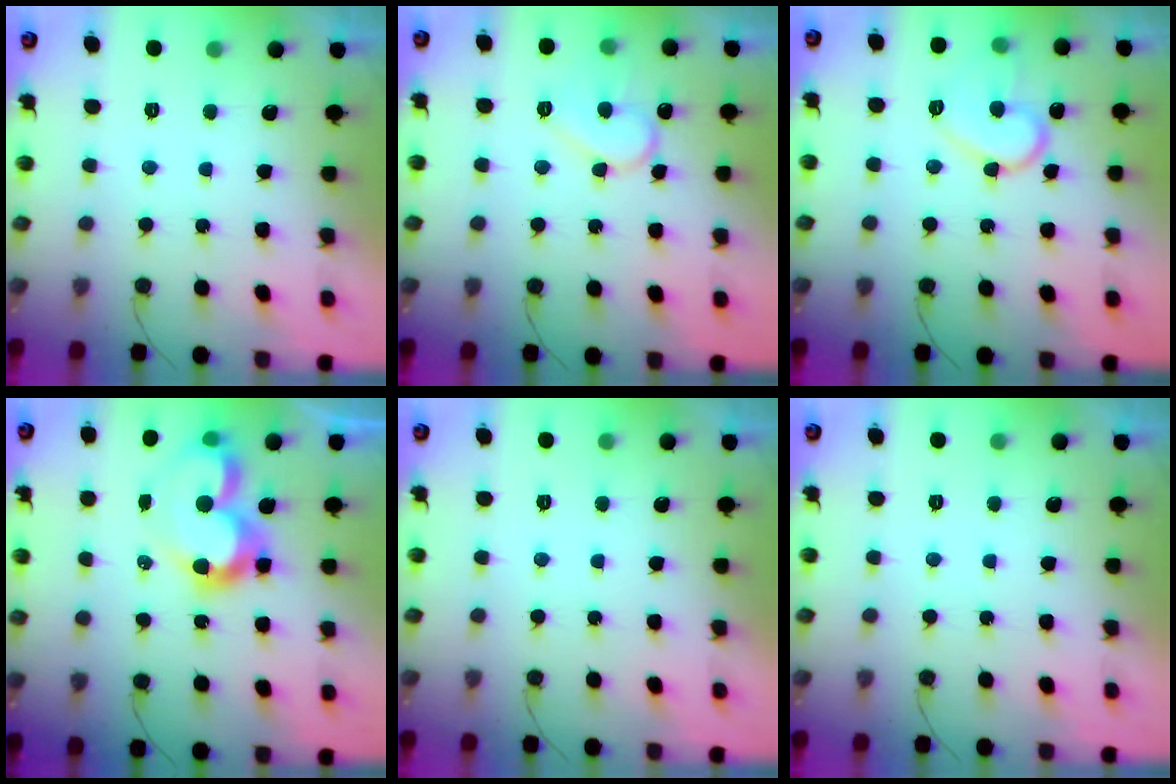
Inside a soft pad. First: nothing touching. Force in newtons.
{"total": 10.5, "press": 10.5, "slide": 1.0}
{"total": 12.2, "press": 12.1, "slide": 0.9}
{"total": 12.4, "press": 12.3, "slide": 1.4}
{"total": 0.0}
{"total": 0.0}